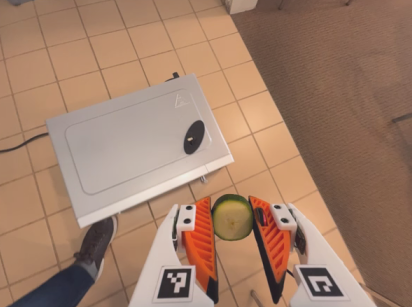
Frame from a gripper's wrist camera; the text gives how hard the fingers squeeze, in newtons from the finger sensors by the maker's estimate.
{"total": 8.2, "left": 8.1, "right": 8.3}